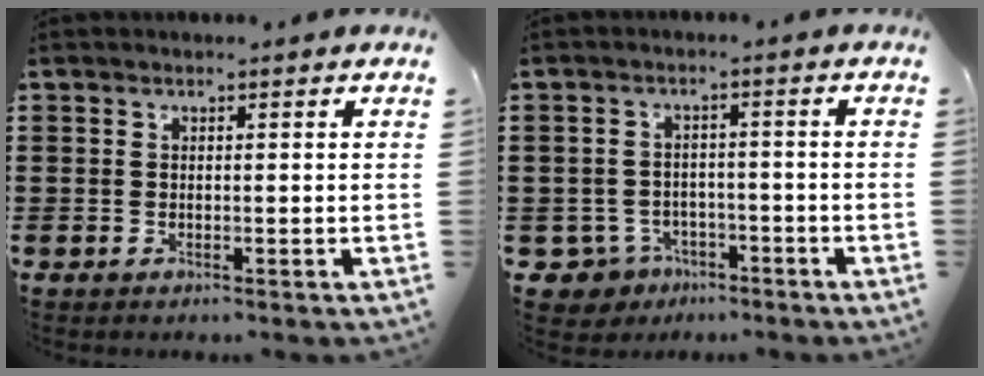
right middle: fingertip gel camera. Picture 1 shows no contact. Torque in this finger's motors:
{"motor_torque": [2.14, 0.00, 0.11, 0.01]}